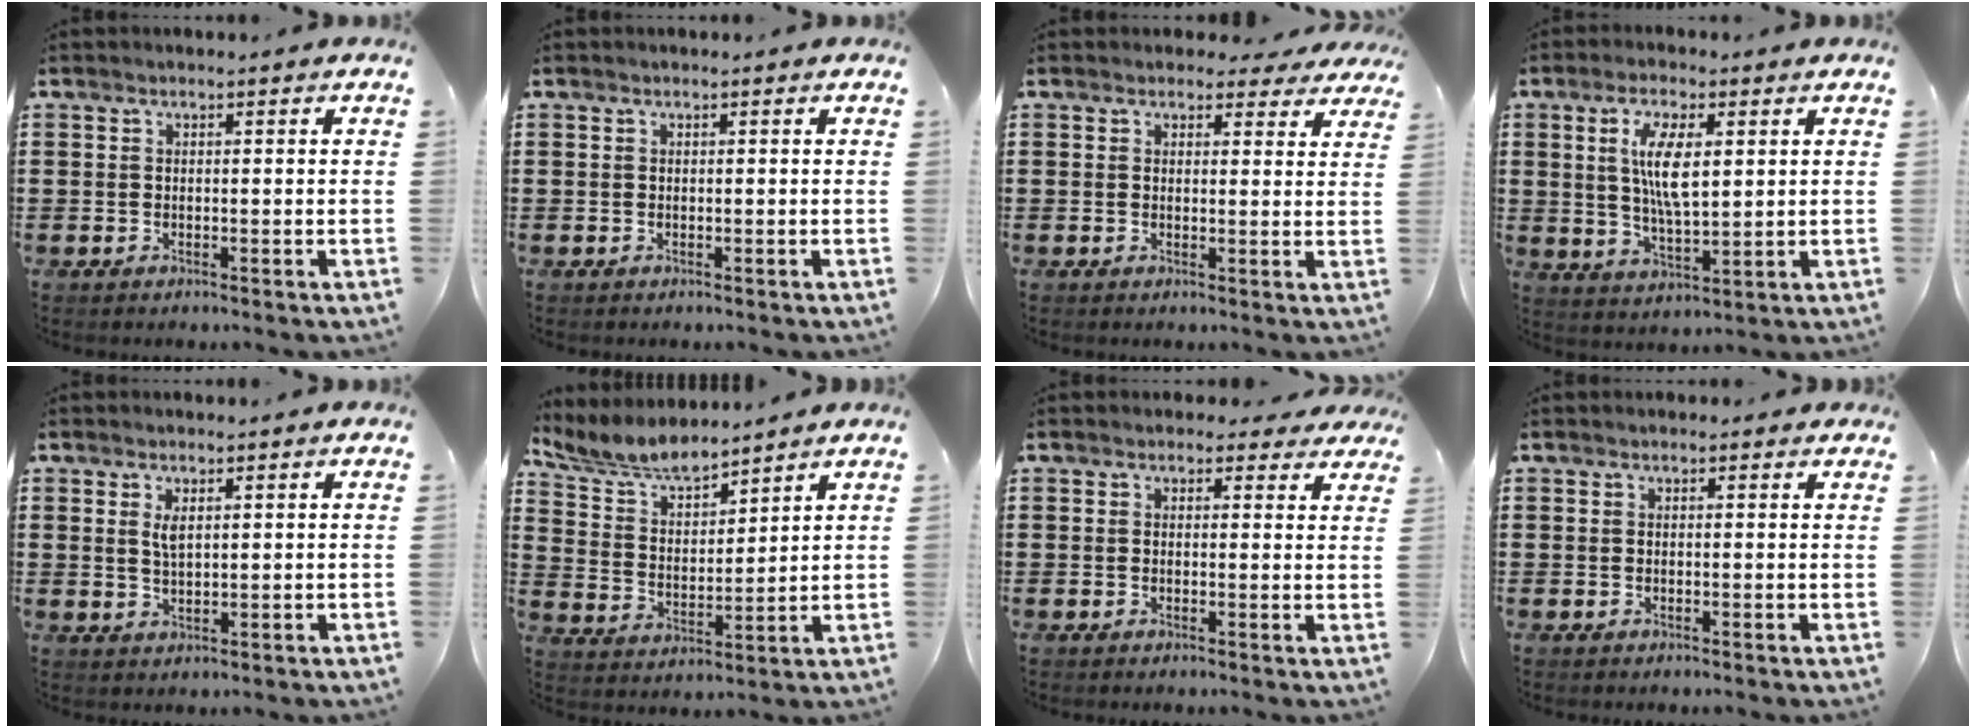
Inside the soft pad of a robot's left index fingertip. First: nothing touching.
{"total": 0.0}
{"total": 2.6, "force": [2.3, 1.1, 0.6], "torque": [-0.014, -0.003, 0.040]}
{"total": 7.9, "force": [2.4, 2.9, 7.0], "torque": [-0.136, 0.005, 0.038]}
{"total": 2.4, "force": [1.0, 0.8, 2.0], "torque": [-0.044, 0.003, 0.018]}
{"total": 6.7, "force": [6.1, 1.3, 2.3], "torque": [-0.070, -0.024, 0.109]}
{"total": 2.0, "force": [1.6, 1.1, 0.5], "torque": [-0.001, -0.002, 0.026]}
{"total": 0.6, "force": [0.4, 0.4, 0.2], "torque": [-0.006, 0.003, 0.008]}